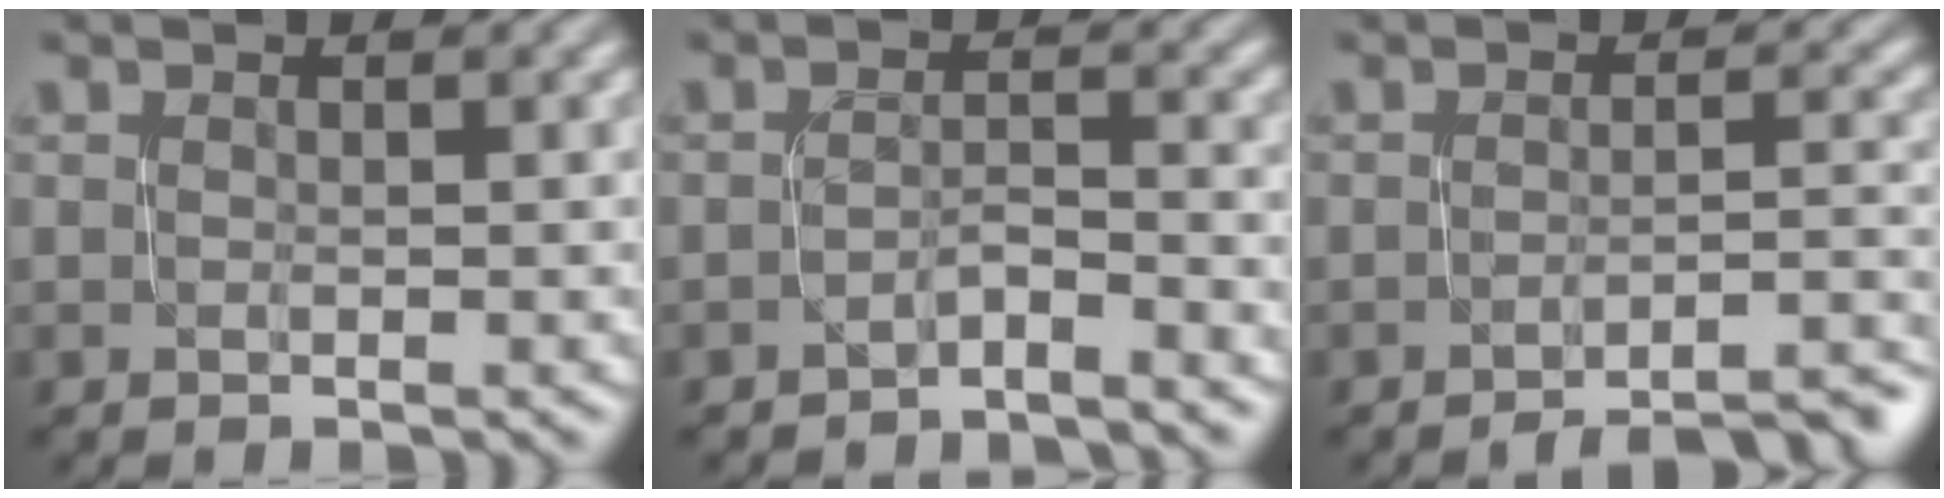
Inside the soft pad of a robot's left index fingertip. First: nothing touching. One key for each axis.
{"total": 1.9, "fx": -1.8, "fy": 0.0, "fz": 0.4, "tx": -0.002, "ty": 0.010, "tz": -0.039}
{"total": 7.5, "fx": -6.0, "fy": 1.8, "fz": 4.2, "tx": -0.032, "ty": 0.017, "tz": -0.067}